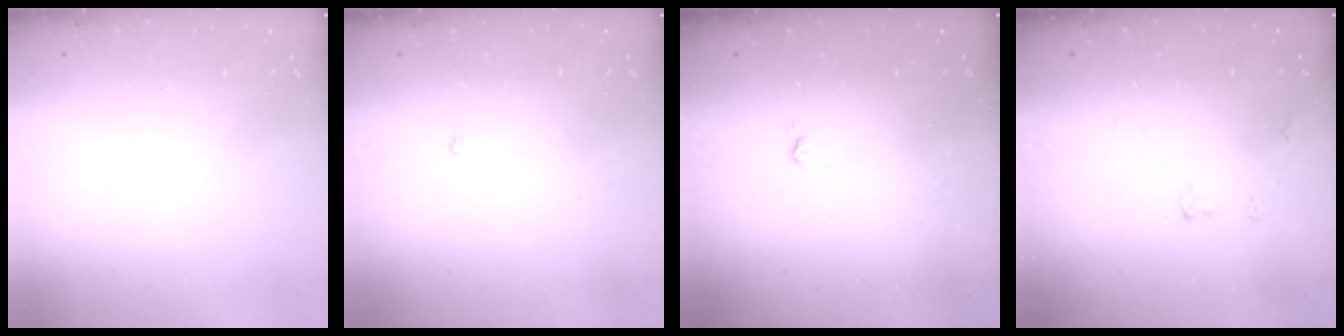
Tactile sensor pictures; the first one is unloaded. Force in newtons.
{"total": 1.7, "press": 1.7, "slide": 0.3}
{"total": 2.2, "press": 2.2, "slide": 0.4}
{"total": 4.0, "press": 4.0, "slide": 0.1}